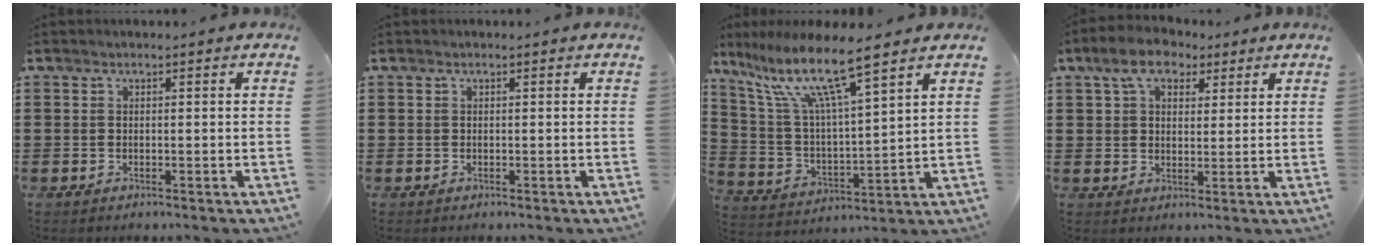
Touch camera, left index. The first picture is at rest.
{"total": 0.0}
{"total": 11.6, "force": [8.3, 1.1, 8.0], "torque": [-0.190, -0.044, 0.135]}
{"total": 6.5, "force": [4.2, 3.9, 3.1], "torque": [-0.074, 0.009, 0.075]}